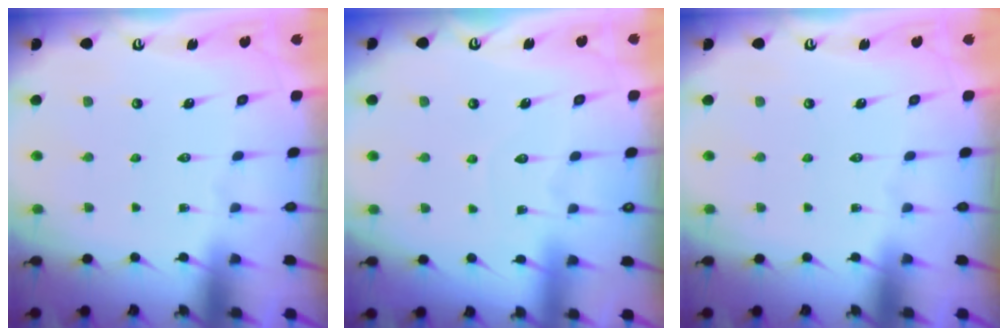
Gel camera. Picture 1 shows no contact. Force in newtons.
{"total": 4.8, "press": 4.7, "slide": 0.4}
{"total": 0.0}